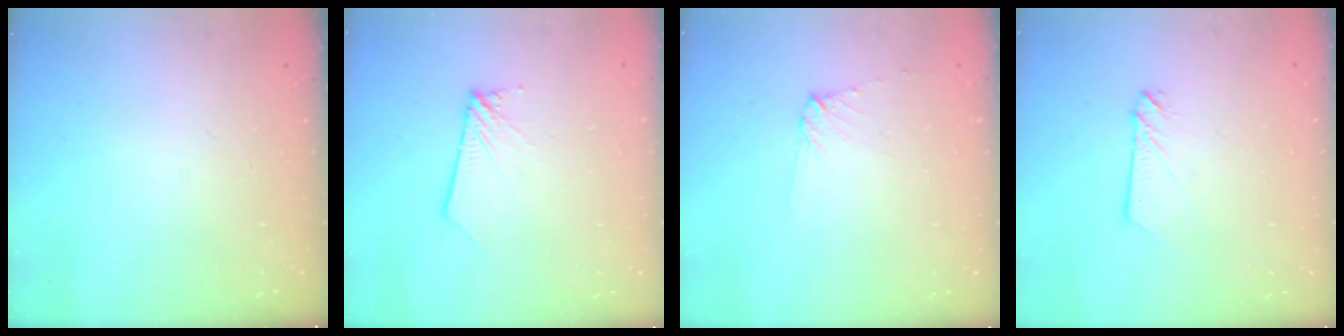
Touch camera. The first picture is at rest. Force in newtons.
{"total": 2.7, "press": 2.7, "slide": 0.2}
{"total": 5.1, "press": 5.1, "slide": 0.8}
{"total": 2.4, "press": 2.4, "slide": 0.2}